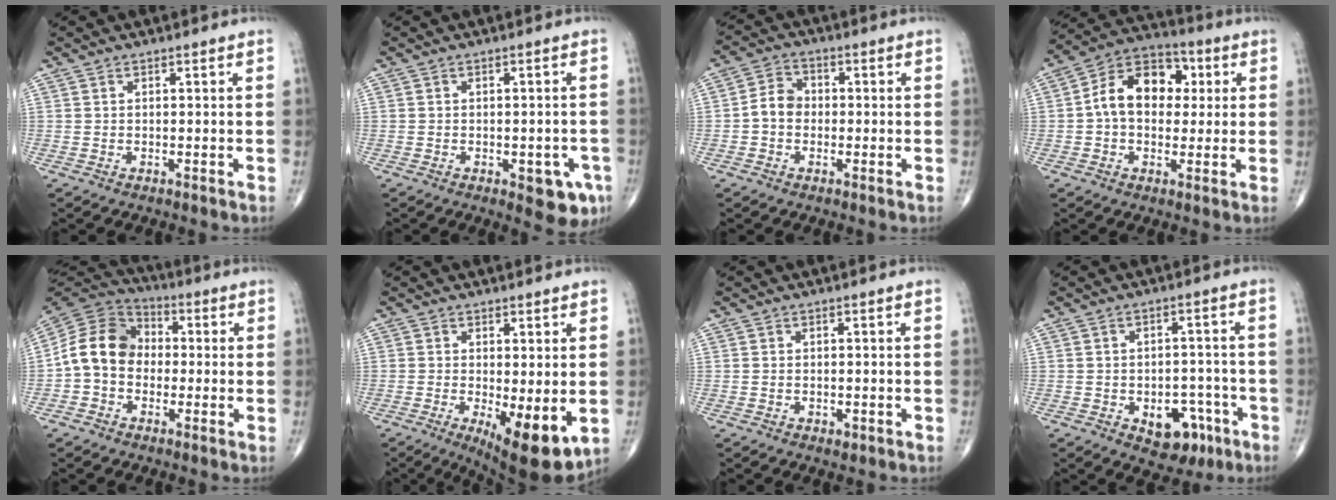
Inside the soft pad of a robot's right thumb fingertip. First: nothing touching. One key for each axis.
{"total": 6.7, "fx": -2.7, "fy": 3.0, "fz": 5.3, "tx": -0.044, "ty": 0.004, "tz": -0.027}
{"total": 5.0, "fx": -0.8, "fy": 4.1, "fz": 2.8, "tx": -0.038, "ty": 0.019, "tz": -0.024}
{"total": 13.2, "fx": 1.6, "fy": 9.4, "fz": 9.2, "tx": -0.122, "ty": 0.027, "tz": 0.014}
{"total": 11.9, "fx": -1.0, "fy": 9.5, "fz": 7.0, "tx": -0.119, "ty": 0.038, "tz": -0.034}
{"total": 10.2, "fx": -2.1, "fy": 3.5, "fz": 9.3, "tx": -0.135, "ty": -0.025, "tz": -0.023}
{"total": 1.1, "fx": -0.4, "fy": 0.7, "fz": 0.7, "tx": -0.012, "ty": -0.001, "tz": -0.002}
{"total": 9.0, "fx": -4.0, "fy": 5.8, "fz": 5.6, "tx": -0.039, "ty": 0.030, "tz": -0.043}